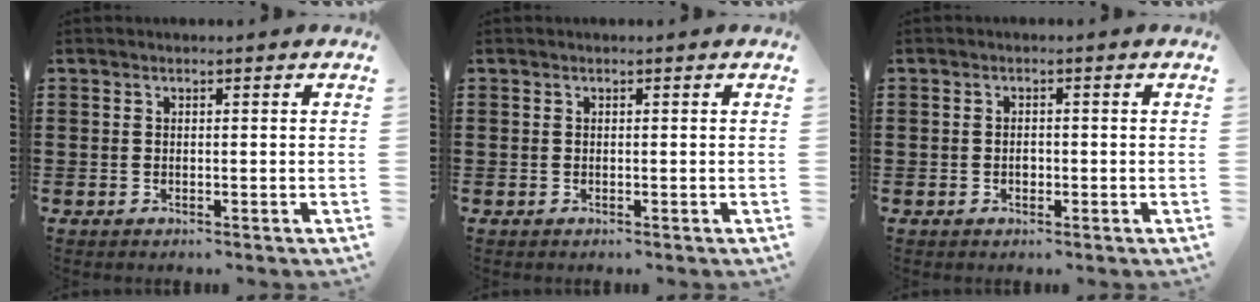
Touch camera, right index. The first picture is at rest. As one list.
[{"total": 0.0}, {"total": 1.4, "force": [-0.3, 0.8, 1.0], "torque": [-0.021, 0.002, -0.005]}]